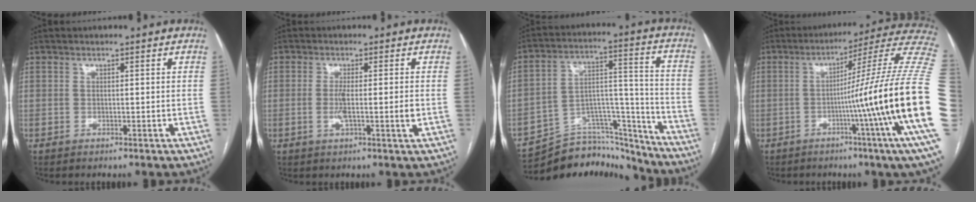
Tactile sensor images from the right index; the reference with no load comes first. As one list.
[{"total": 4.2, "force": [-0.7, 0.0, 4.2], "torque": [-0.080, -0.007, -0.012]}, {"total": 17.7, "force": [-16.9, 4.7, 2.7], "torque": [-0.030, 0.067, -0.258]}, {"total": 26.2, "force": [-4.5, -2.5, 25.7], "torque": [-0.258, -0.001, -0.095]}]